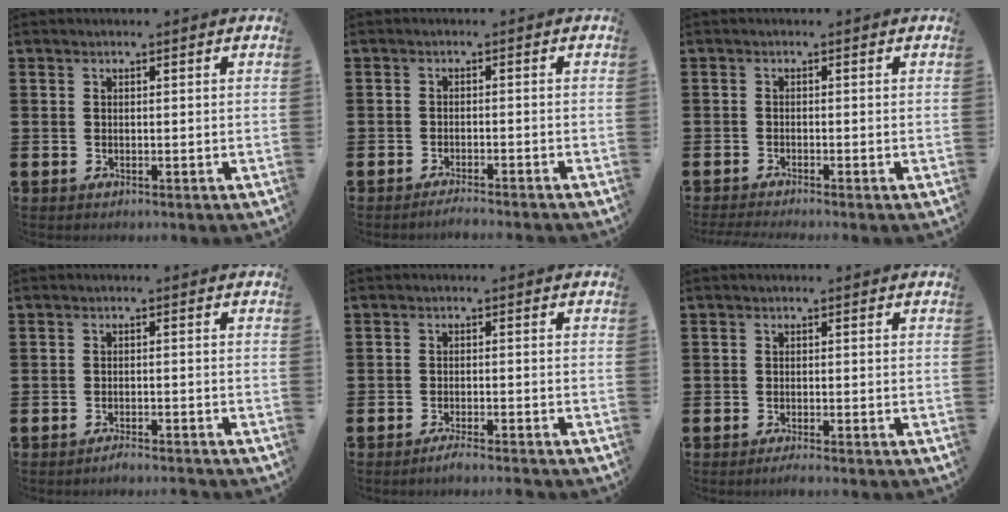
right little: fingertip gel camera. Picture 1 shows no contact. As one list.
[{"total": 1.5, "force": [-1.4, -0.1, 0.6], "torque": [-0.009, 0.000, -0.026]}, {"total": 0.9, "force": [-0.8, -0.1, 0.4], "torque": [-0.006, -0.003, -0.015]}, {"total": 1.6, "force": [-1.6, -0.1, 0.4], "torque": [-0.009, 0.001, -0.031]}, {"total": 1.9, "force": [-1.7, -0.1, 0.9], "torque": [-0.013, 0.001, -0.032]}, {"total": 1.1, "force": [-0.9, -0.1, 0.7], "torque": [-0.010, -0.002, -0.017]}]